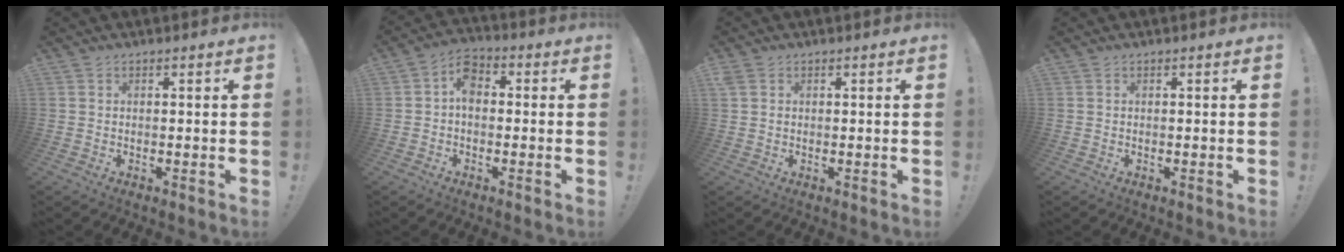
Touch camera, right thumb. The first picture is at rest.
{"total": 6.0, "force": [0.0, 4.3, 4.2], "torque": [-0.064, 0.012, 0.002]}
{"total": 1.3, "force": [0.6, 1.1, 0.5], "torque": [-0.010, 0.003, 0.009]}
{"total": 0.0}